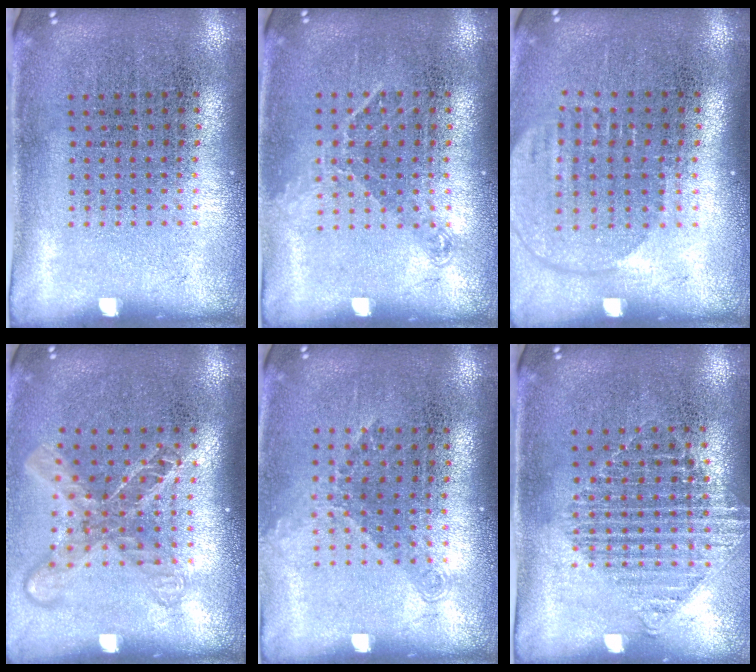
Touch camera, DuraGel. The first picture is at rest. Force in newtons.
{"total": 1.1, "press": 0.8, "slide": 0.6}
{"total": 1.7, "press": 1.5, "slide": 0.8}
{"total": 1.8, "press": 1.4, "slide": 1.2}
{"total": 1.2, "press": 0.9, "slide": 0.8}
{"total": 1.2, "press": 1.1, "slide": 0.3}